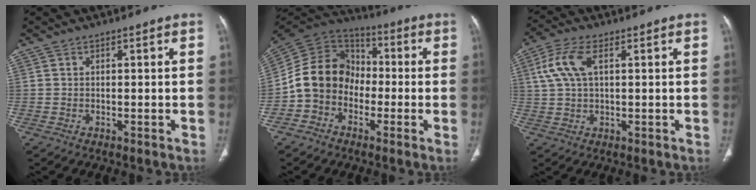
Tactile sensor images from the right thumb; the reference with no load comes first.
{"total": 13.1, "force": [-3.0, 10.9, 6.8], "torque": [-0.108, 0.049, -0.068]}
{"total": 7.3, "force": [2.1, 3.5, 6.0], "torque": [-0.144, 0.014, 0.044]}